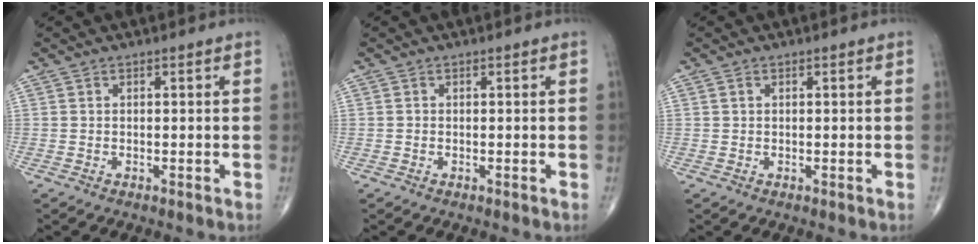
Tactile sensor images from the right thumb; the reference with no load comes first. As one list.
[{"total": 0.0}, {"total": 0.6, "force": [0.2, 0.4, 0.3], "torque": [-0.005, 0.001, 0.004]}]